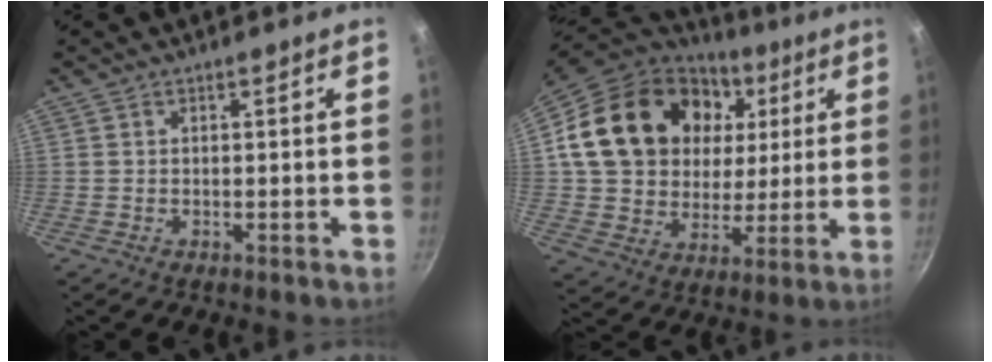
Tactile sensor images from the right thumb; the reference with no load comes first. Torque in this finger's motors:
{"motor_torque": [0.67, 4.34, 0.84, -0.48, 0.50]}